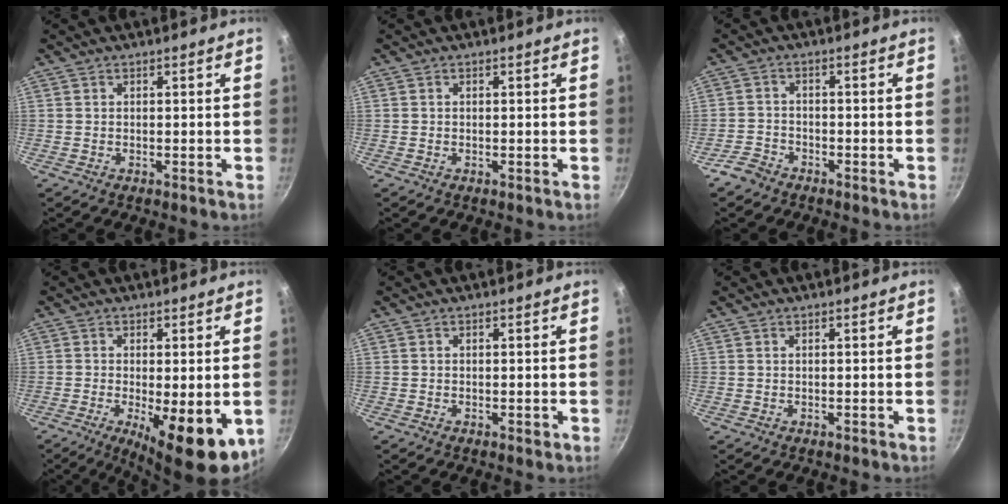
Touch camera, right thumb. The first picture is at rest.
{"total": 0.0}
{"total": 3.7, "force": [-2.8, 2.1, 0.9], "torque": [-0.018, 0.029, -0.056]}
{"total": 11.7, "force": [-3.0, 3.6, 10.7], "torque": [-0.142, -0.011, -0.032]}
{"total": 0.6, "force": [-0.2, 0.3, 0.5], "torque": [-0.005, 0.001, -0.003]}
{"total": 0.0}